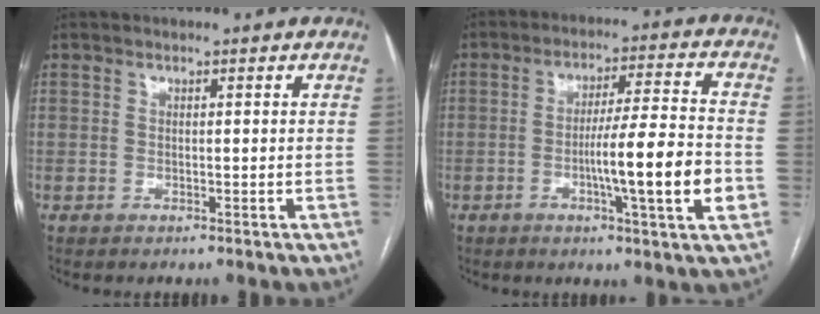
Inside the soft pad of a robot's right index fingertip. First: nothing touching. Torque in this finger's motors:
{"motor_torque": [0.60, -0.10, 0.29, 0.06]}